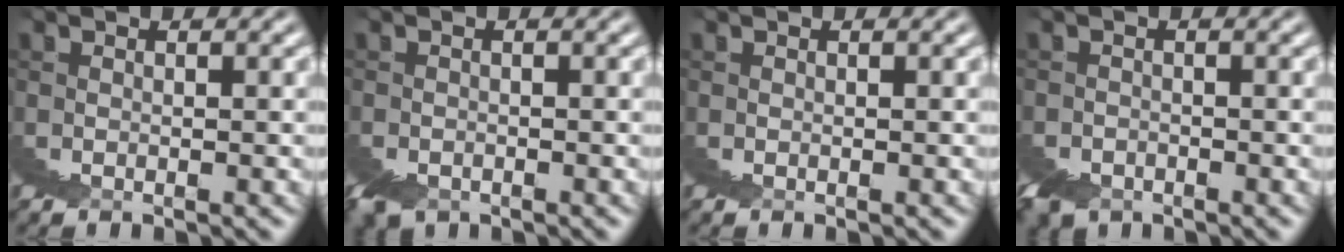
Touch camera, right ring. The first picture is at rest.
{"total": 1.3, "force": [-0.5, -0.9, -0.7], "torque": [0.015, -0.001, -0.005]}
{"total": 0.0}
{"total": 1.0, "force": [-0.7, 0.4, -0.5], "torque": [0.020, 0.003, -0.014]}